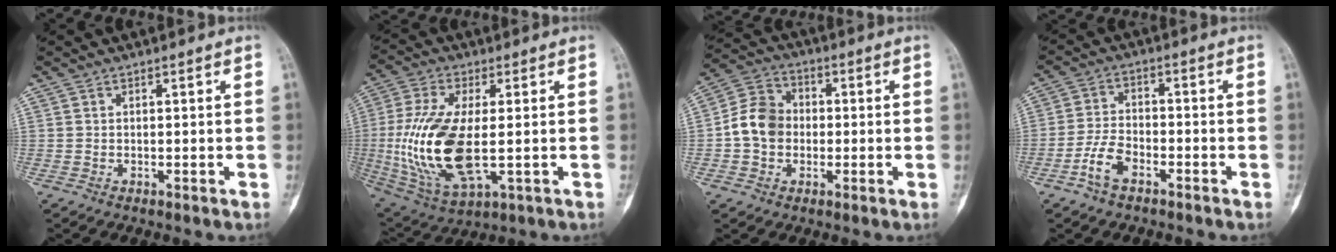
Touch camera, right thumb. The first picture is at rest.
{"total": 18.1, "force": [-1.2, 7.9, 16.3], "torque": [-0.353, -0.010, -0.008]}
{"total": 8.9, "force": [-0.7, 7.4, 4.9], "torque": [-0.074, 0.027, -0.026]}
{"total": 5.9, "force": [-3.5, 3.0, 3.8], "torque": [-0.078, 0.022, -0.069]}